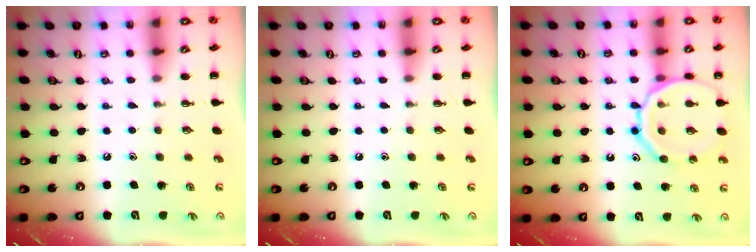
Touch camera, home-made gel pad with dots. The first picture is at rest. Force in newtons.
{"total": 0.0}
{"total": 15.5, "press": 15.4, "slide": 1.7}